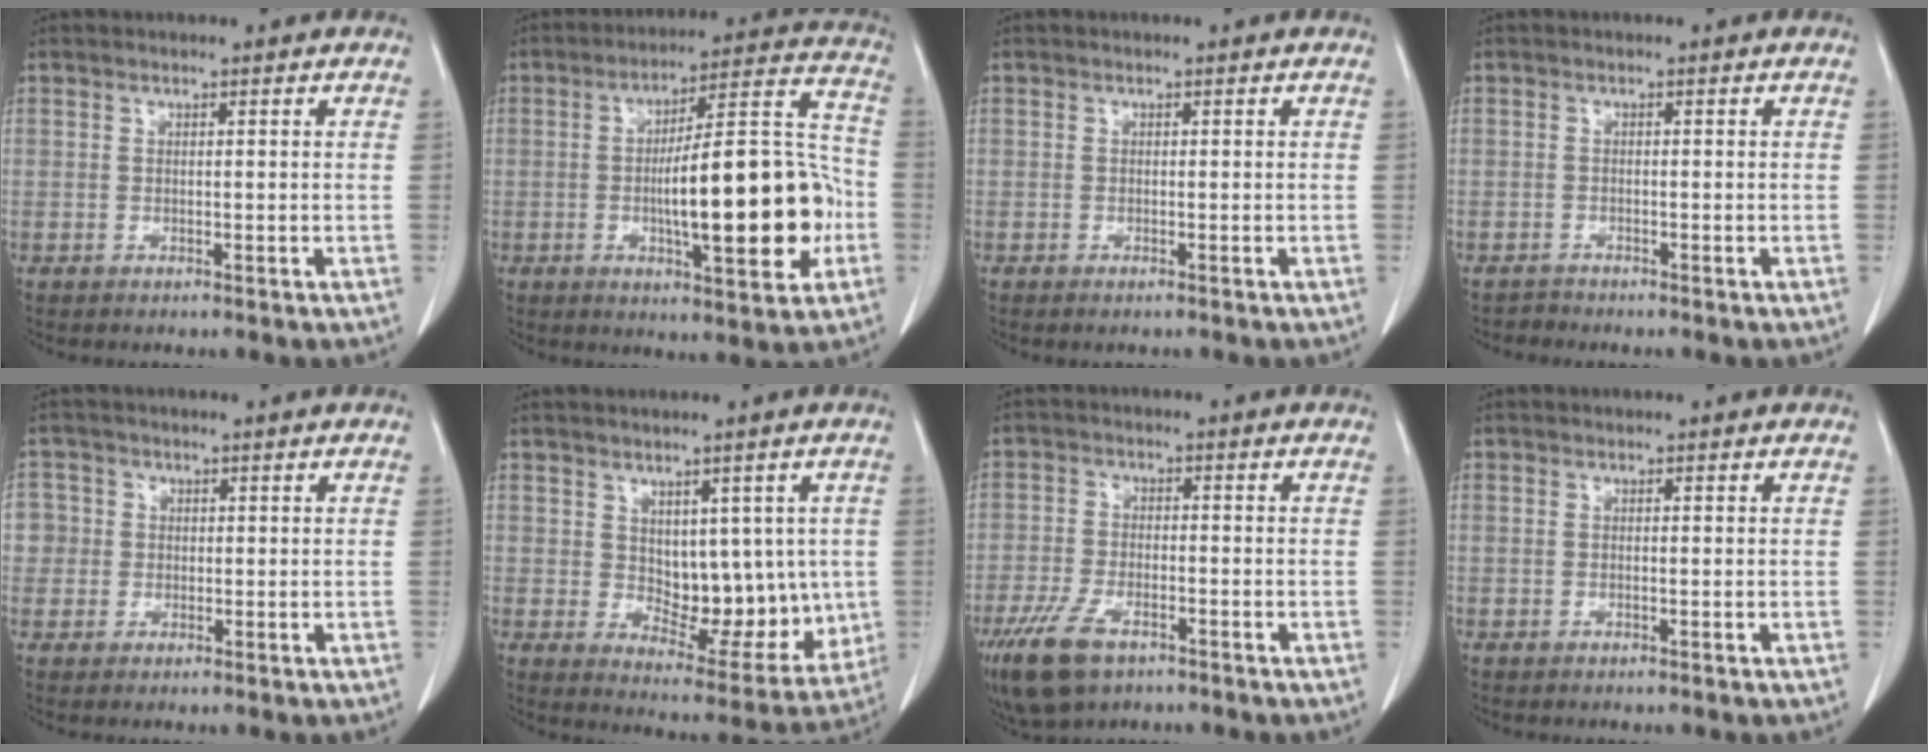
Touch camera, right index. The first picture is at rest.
{"total": 18.9, "force": [-3.4, 4.1, 18.2], "torque": [-0.271, 0.024, -0.046]}
{"total": 0.9, "force": [-0.7, 0.2, 0.5], "torque": [-0.009, -0.002, -0.009]}
{"total": 1.0, "force": [-0.9, 0.0, -0.4], "torque": [0.005, -0.005, -0.019]}
{"total": 3.4, "force": [0.2, 3.4, 0.0], "torque": [0.015, 0.011, 0.002]}
{"total": 11.1, "force": [1.1, 6.3, 9.1], "torque": [-0.106, -0.003, 0.037]}
{"total": 8.8, "force": [-5.3, 4.0, 5.7], "torque": [-0.117, -0.014, -0.090]}
{"total": 0.0}